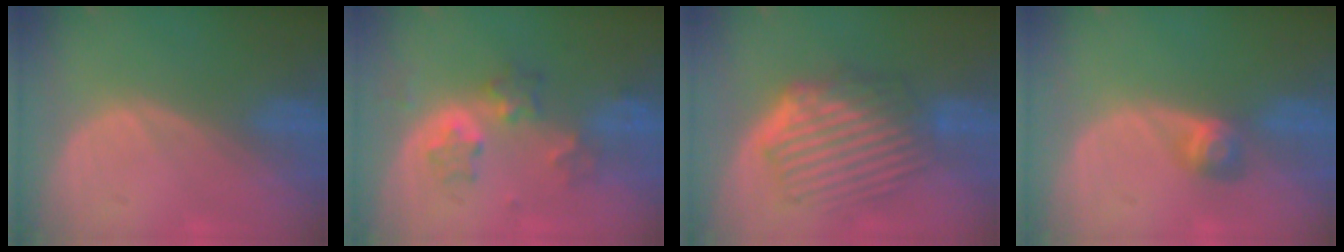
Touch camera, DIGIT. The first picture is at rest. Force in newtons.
{"total": 5.3, "press": 5.2, "slide": 0.9}
{"total": 9.4, "press": 8.3, "slide": 4.6}
{"total": 2.9, "press": 2.6, "slide": 1.4}